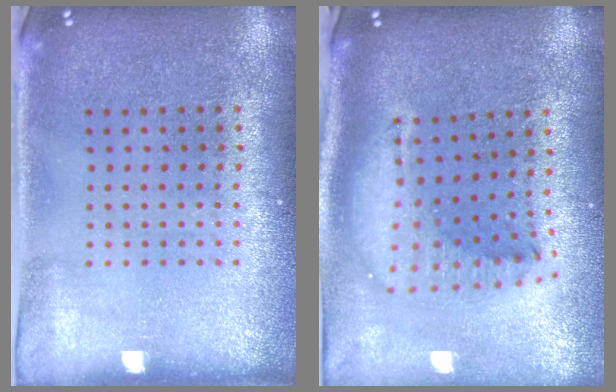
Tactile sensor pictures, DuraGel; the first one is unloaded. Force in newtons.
{"total": 2.0, "press": 1.6, "slide": 1.2}